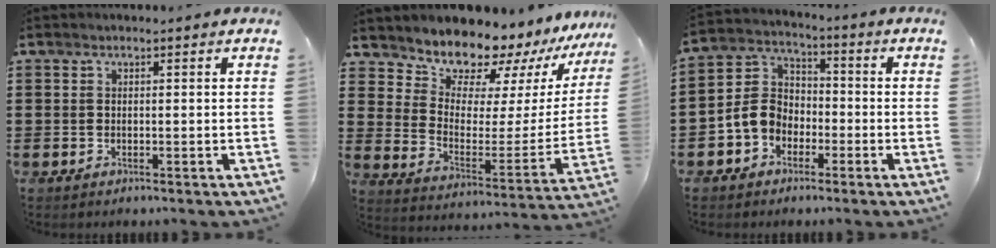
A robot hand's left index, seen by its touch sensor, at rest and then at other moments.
{"total": 10.0, "force": [9.5, 2.9, 1.0], "torque": [-0.056, -0.093, 0.165]}
{"total": 6.4, "force": [-2.2, 5.3, 2.8], "torque": [-0.089, 0.006, -0.051]}